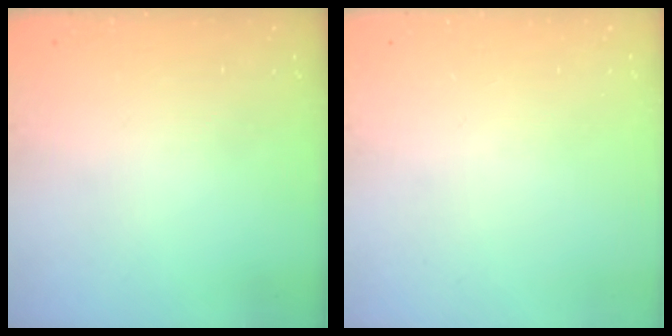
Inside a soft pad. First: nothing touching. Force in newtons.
{"total": 0.0}